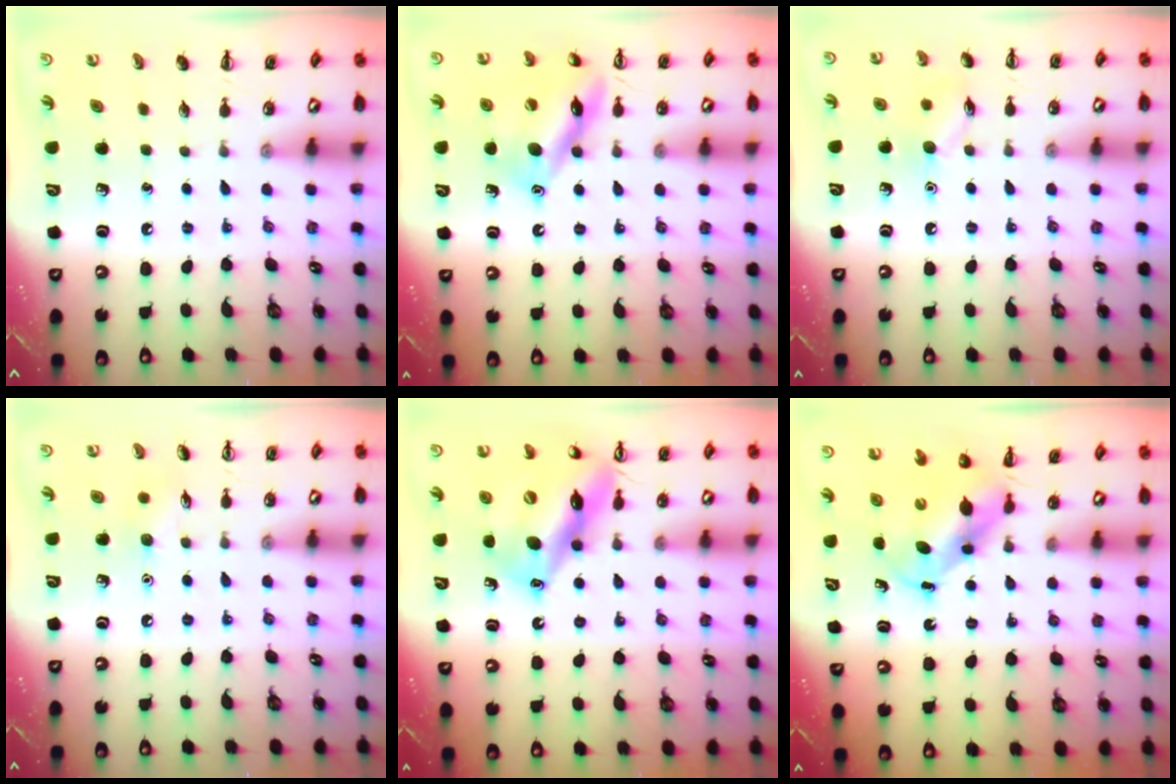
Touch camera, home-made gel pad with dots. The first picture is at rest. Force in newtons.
{"total": 13.2, "press": 13.1, "slide": 1.6}
{"total": 8.5, "press": 8.4, "slide": 1.2}
{"total": 6.2, "press": 6.1, "slide": 1.4}
{"total": 17.3, "press": 17.1, "slide": 3.1}
{"total": 5.4, "press": 5.3, "slide": 1.1}